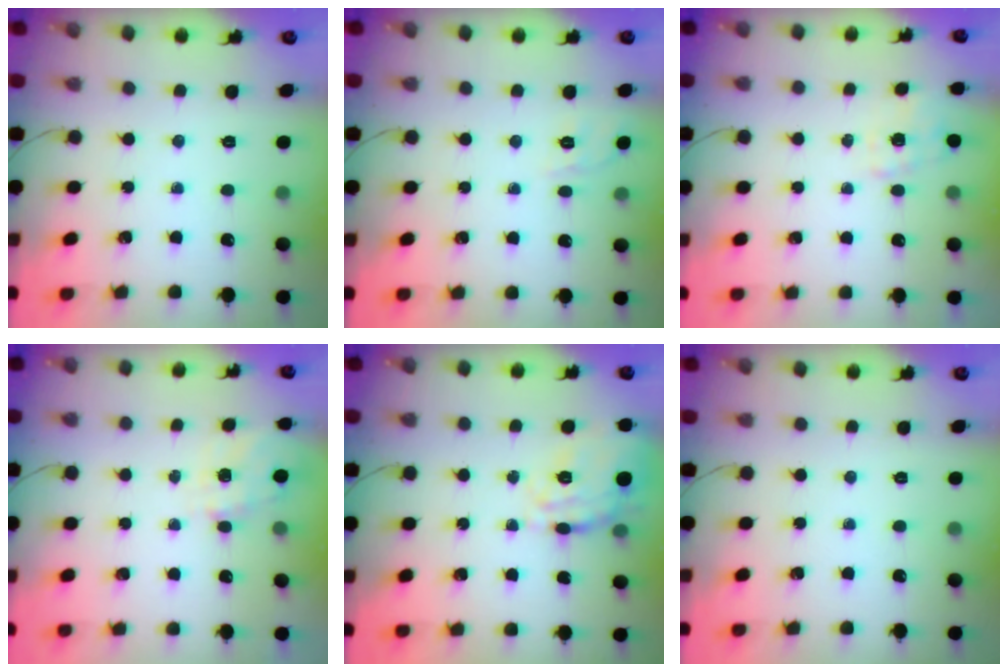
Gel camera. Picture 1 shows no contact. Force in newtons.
{"total": 1.9, "press": 0.8, "slide": 1.6}
{"total": 2.3, "press": 2.1, "slide": 1.0}
{"total": 7.6, "press": 7.6, "slide": 0.9}
{"total": 14.7, "press": 14.6, "slide": 1.3}
{"total": 0.0}